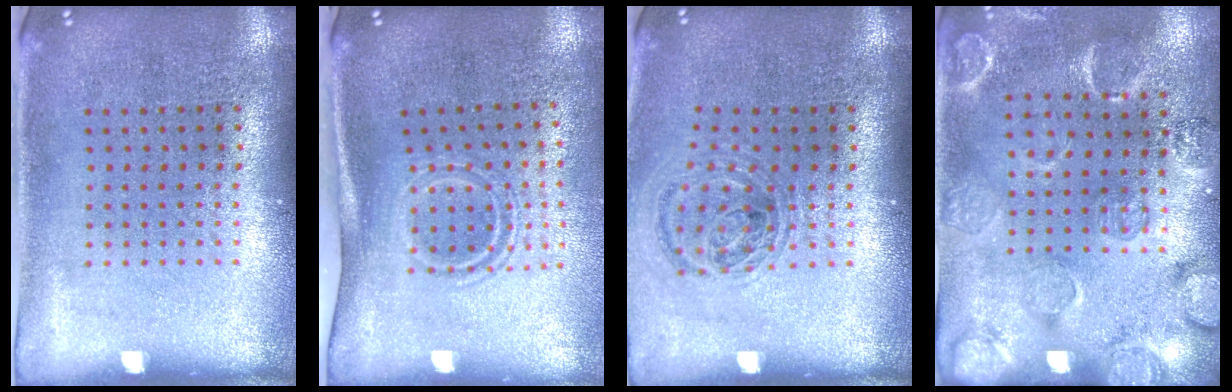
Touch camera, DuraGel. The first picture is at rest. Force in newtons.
{"total": 1.6, "press": 1.0, "slide": 1.3}
{"total": 0.9, "press": 0.9, "slide": 0.2}
{"total": 2.6, "press": 2.0, "slide": 1.6}